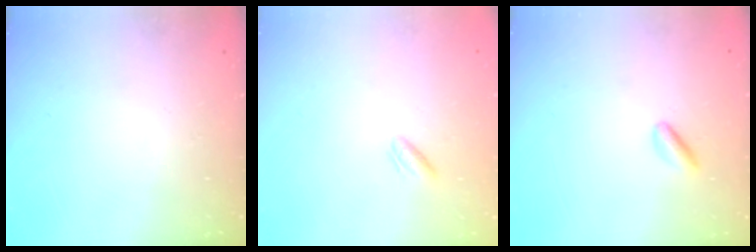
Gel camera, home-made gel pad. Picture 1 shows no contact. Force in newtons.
{"total": 1.6, "press": 1.3, "slide": 0.9}
{"total": 2.5, "press": 2.4, "slide": 0.8}